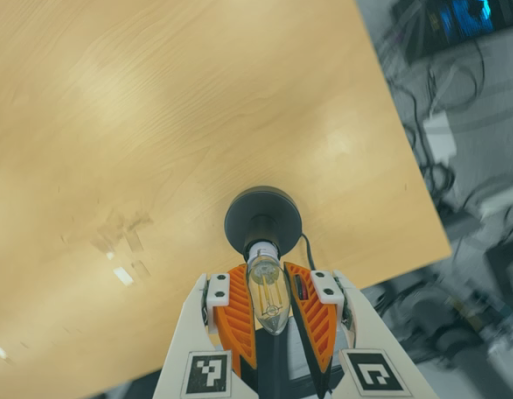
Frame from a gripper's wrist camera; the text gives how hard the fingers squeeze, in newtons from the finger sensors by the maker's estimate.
{"total": 13.9, "left": 15.5, "right": 12.3}